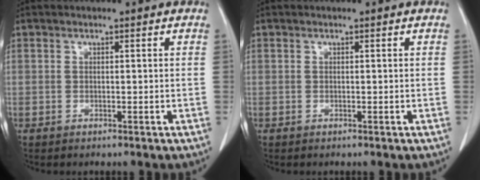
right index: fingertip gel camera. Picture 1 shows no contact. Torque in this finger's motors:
{"motor_torque": [0.00, 0.00, 0.00, 0.00]}